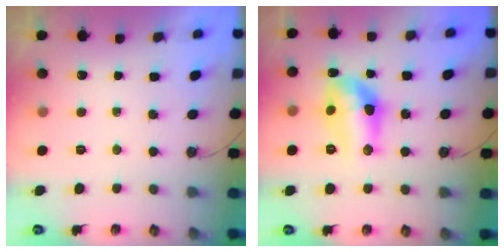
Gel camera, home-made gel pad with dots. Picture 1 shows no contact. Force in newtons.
{"total": 12.6, "press": 12.6, "slide": 0.6}